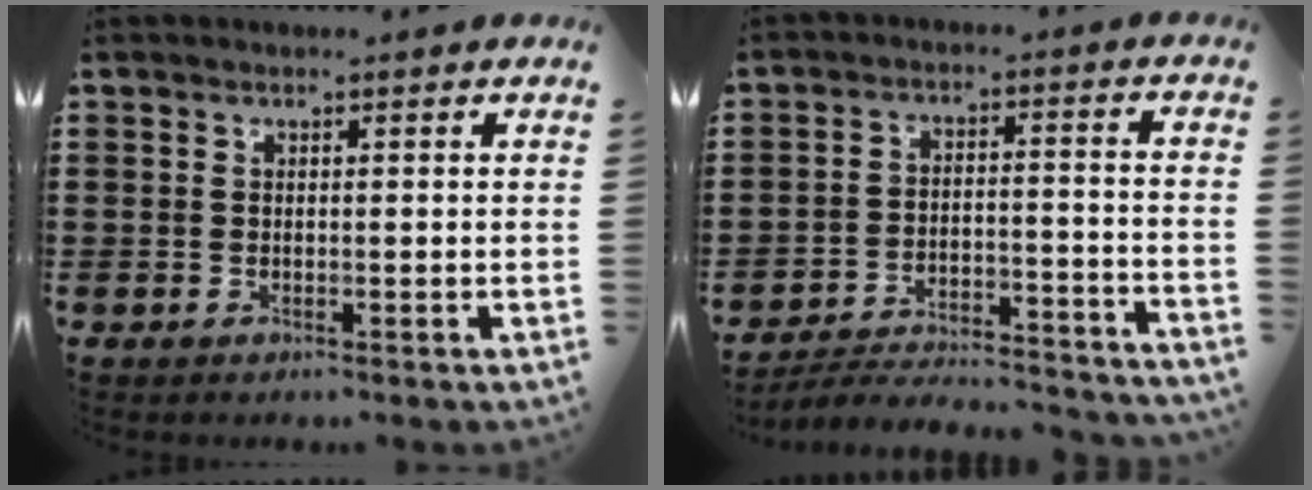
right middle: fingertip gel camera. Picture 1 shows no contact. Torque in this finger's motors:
{"motor_torque": [2.14, 0.00, 0.14, 0.07]}